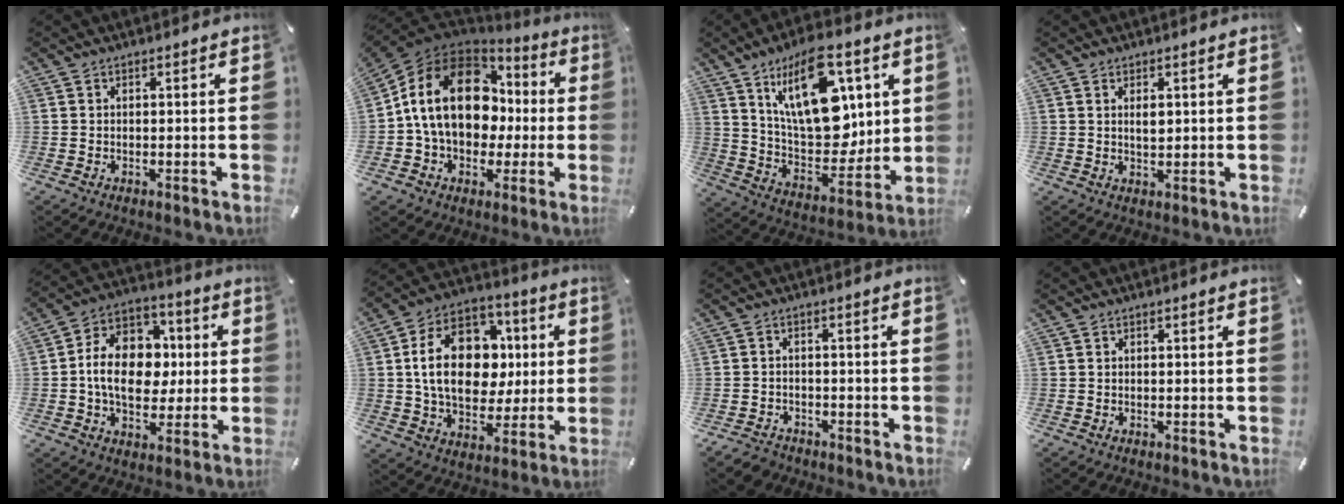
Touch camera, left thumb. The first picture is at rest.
{"total": 19.7, "force": [2.2, 14.8, 12.8], "torque": [-0.258, 0.016, 0.045]}
{"total": 22.4, "force": [8.6, 11.8, 17.0], "torque": [-0.302, -0.039, 0.142]}
{"total": 2.4, "force": [0.9, 1.1, 1.9], "torque": [-0.033, 0.000, 0.013]}
{"total": 14.5, "force": [-0.9, 11.3, 9.0], "torque": [-0.163, 0.016, -0.012]}
{"total": 19.8, "force": [1.7, 14.5, 13.3], "torque": [-0.246, 0.008, 0.031]}
{"total": 2.9, "force": [-2.4, 1.6, 0.5], "torque": [-0.014, 0.015, -0.051]}
{"total": 0.0}